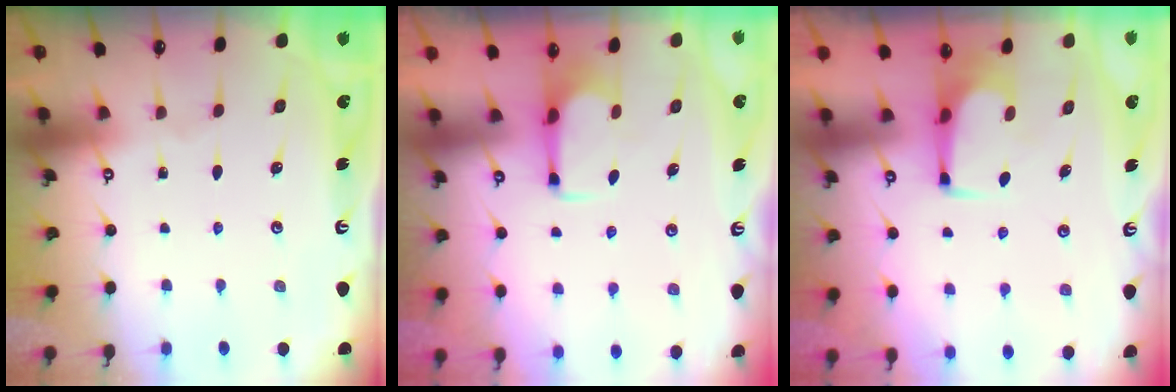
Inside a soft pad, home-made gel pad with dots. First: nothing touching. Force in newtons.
{"total": 2.8, "press": 2.7, "slide": 0.7}
{"total": 1.6, "press": 1.5, "slide": 0.3}